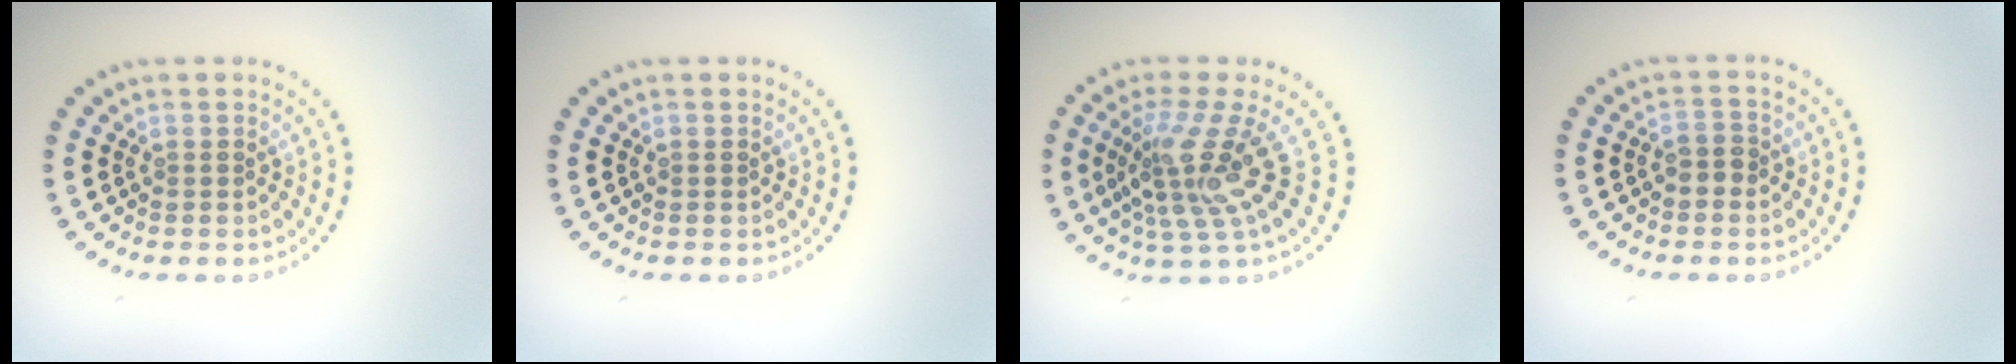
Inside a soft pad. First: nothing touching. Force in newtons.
{"total": 0.0}
{"total": 4.5, "press": 3.0, "slide": 3.3}
{"total": 1.4, "press": 1.3, "slide": 0.5}